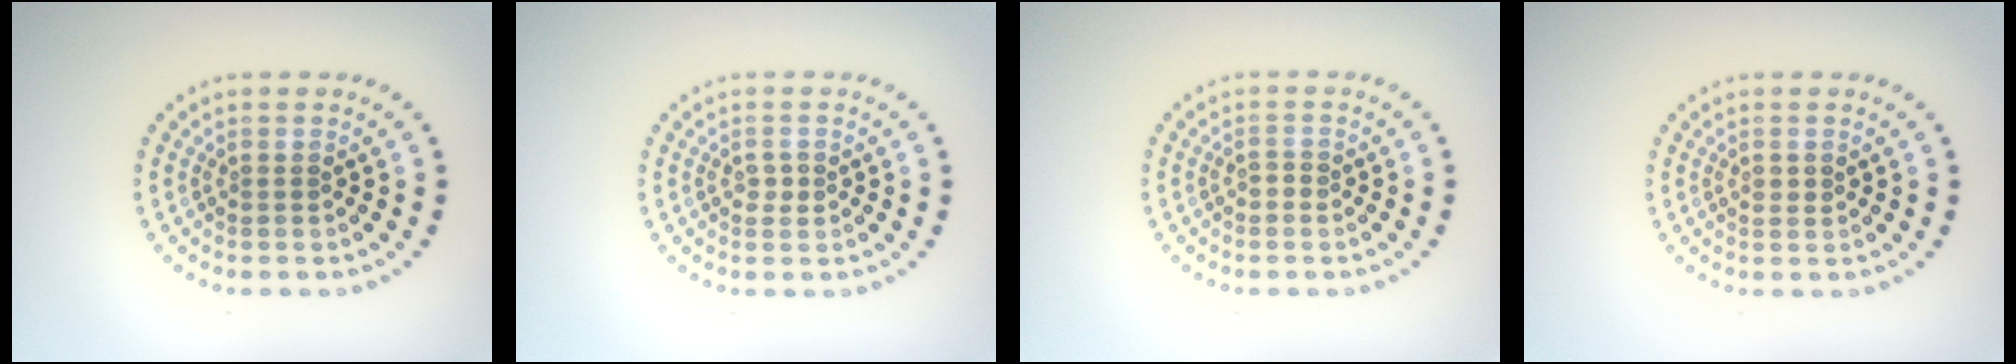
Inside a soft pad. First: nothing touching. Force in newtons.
{"total": 1.0, "press": 1.0, "slide": 0.2}
{"total": 0.7, "press": 0.7, "slide": 0.2}
{"total": 1.0, "press": 1.0, "slide": 0.1}